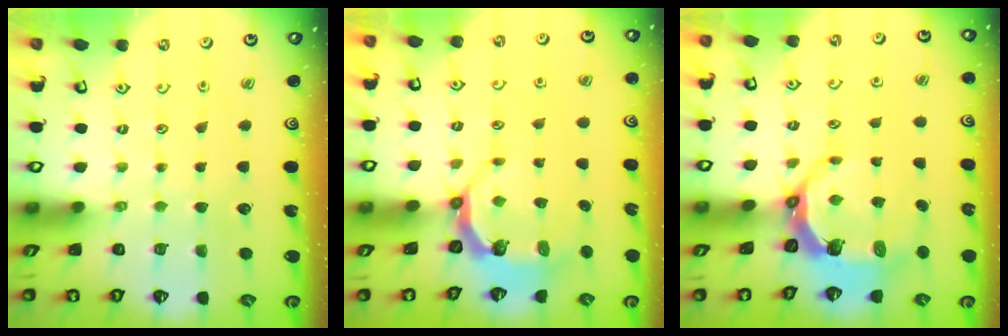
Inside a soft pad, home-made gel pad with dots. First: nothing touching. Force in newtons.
{"total": 5.6, "press": 4.5, "slide": 3.3}
{"total": 7.6, "press": 6.1, "slide": 4.5}